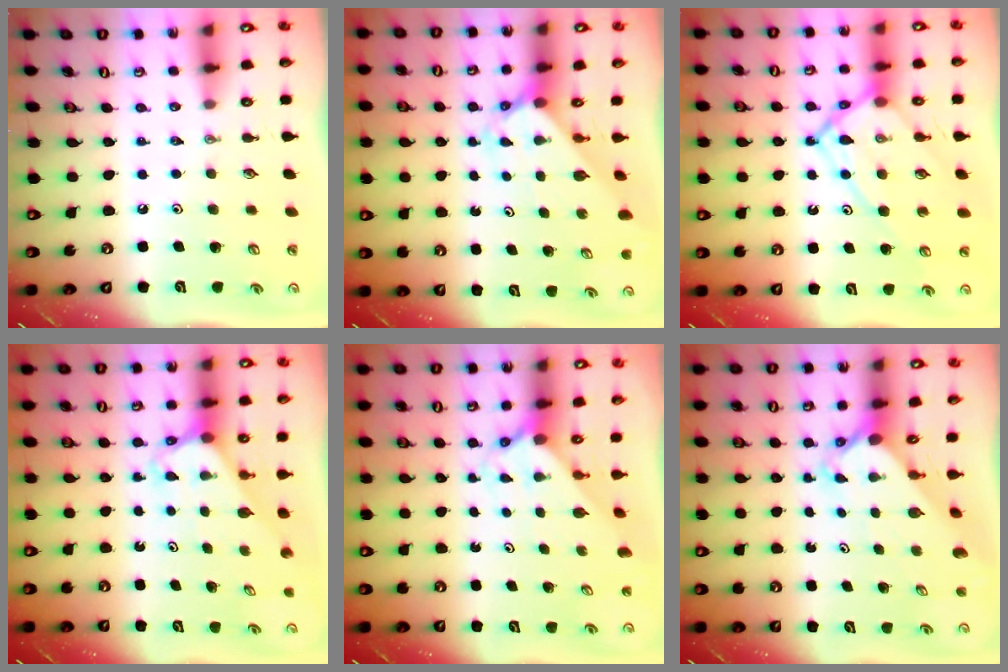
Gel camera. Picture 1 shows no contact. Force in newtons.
{"total": 1.9, "press": 1.9, "slide": 0.1}
{"total": 12.6, "press": 12.6, "slide": 1.1}
{"total": 2.5, "press": 2.5, "slide": 0.2}
{"total": 1.6, "press": 1.6, "slide": 0.1}
{"total": 2.2, "press": 2.2, "slide": 0.1}